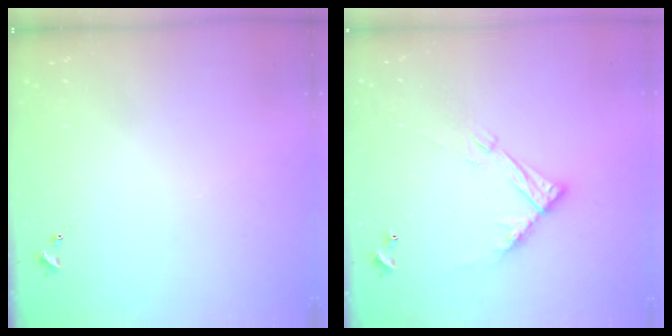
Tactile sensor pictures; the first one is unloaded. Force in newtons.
{"total": 12.8, "press": 12.8, "slide": 0.7}